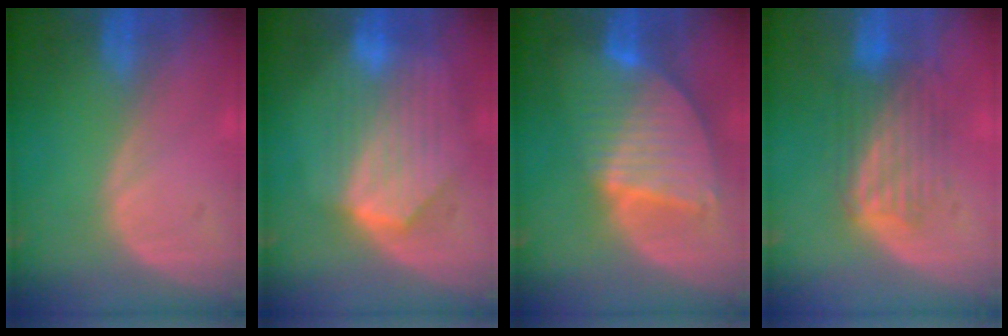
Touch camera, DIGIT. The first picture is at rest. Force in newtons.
{"total": 8.7, "press": 7.9, "slide": 3.7}
{"total": 9.2, "press": 7.8, "slide": 4.9}
{"total": 6.4, "press": 6.4, "slide": 0.6}